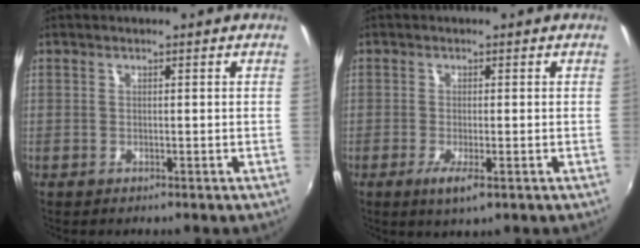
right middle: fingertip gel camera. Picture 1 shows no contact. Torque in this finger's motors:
{"motor_torque": [0.84, -0.53, 0.30, 0.08]}